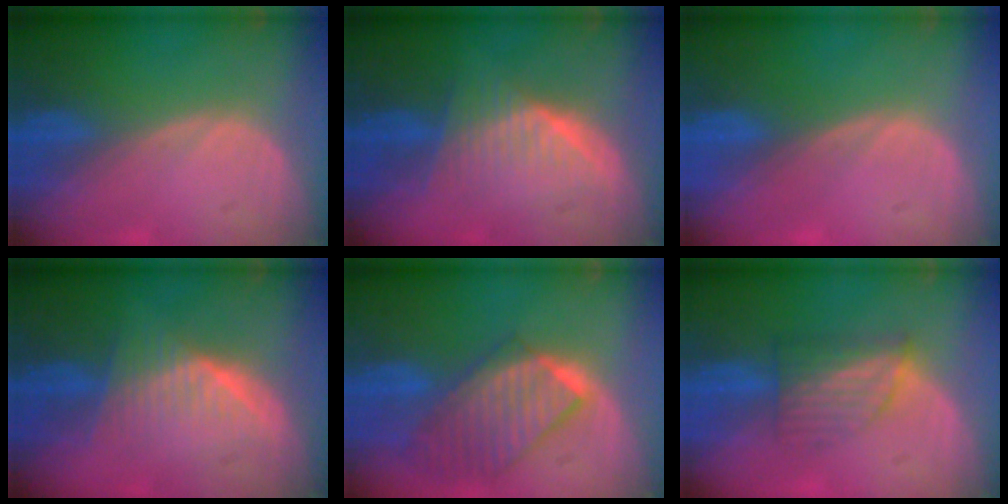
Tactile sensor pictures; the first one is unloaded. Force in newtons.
{"total": 6.4, "press": 6.2, "slide": 1.7}
{"total": 0.0}
{"total": 6.4, "press": 6.2, "slide": 1.7}
{"total": 9.8, "press": 8.6, "slide": 4.8}
{"total": 6.2, "press": 5.5, "slide": 2.9}